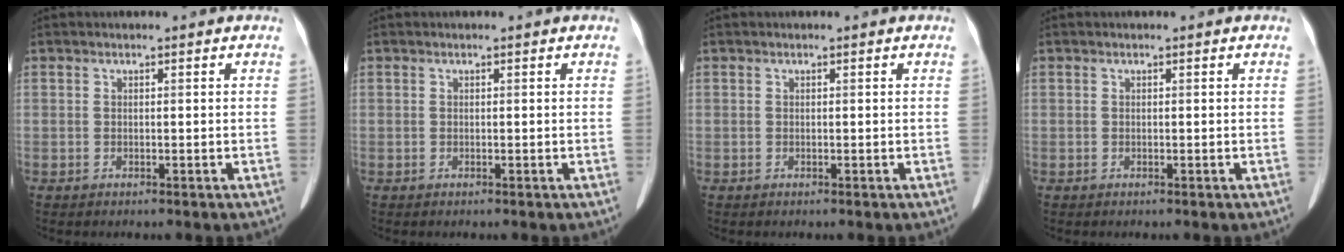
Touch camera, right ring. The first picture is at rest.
{"total": 0.0}
{"total": 0.0}
{"total": 0.0}